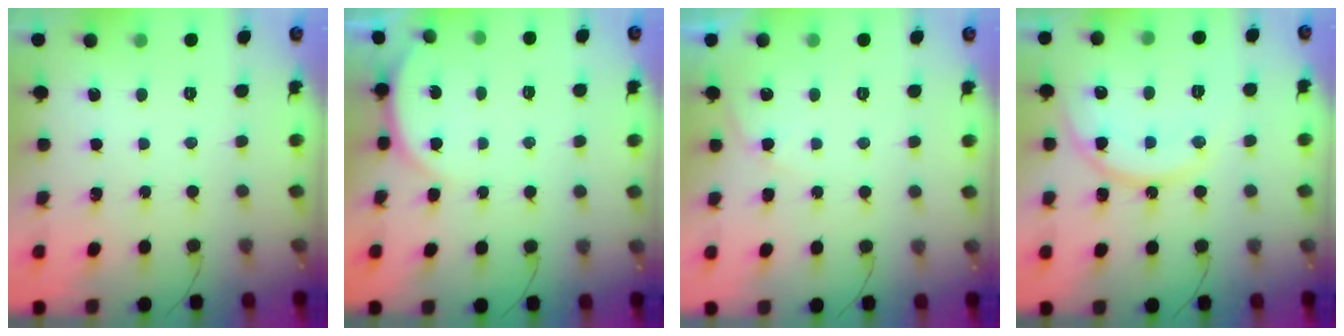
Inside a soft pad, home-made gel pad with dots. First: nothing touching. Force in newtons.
{"total": 4.0, "press": 4.0, "slide": 0.5}
{"total": 3.4, "press": 3.4, "slide": 0.0}
{"total": 13.2, "press": 13.1, "slide": 1.2}